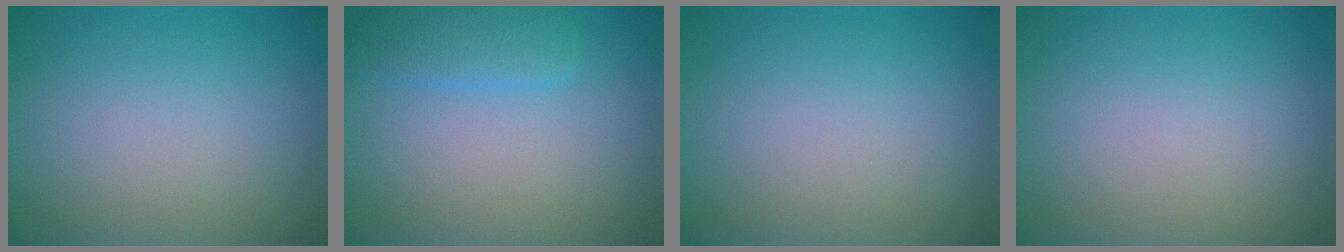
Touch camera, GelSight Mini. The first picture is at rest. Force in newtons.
{"total": 2.5, "press": 2.5, "slide": 0.1}
{"total": 0.0}
{"total": 0.0}